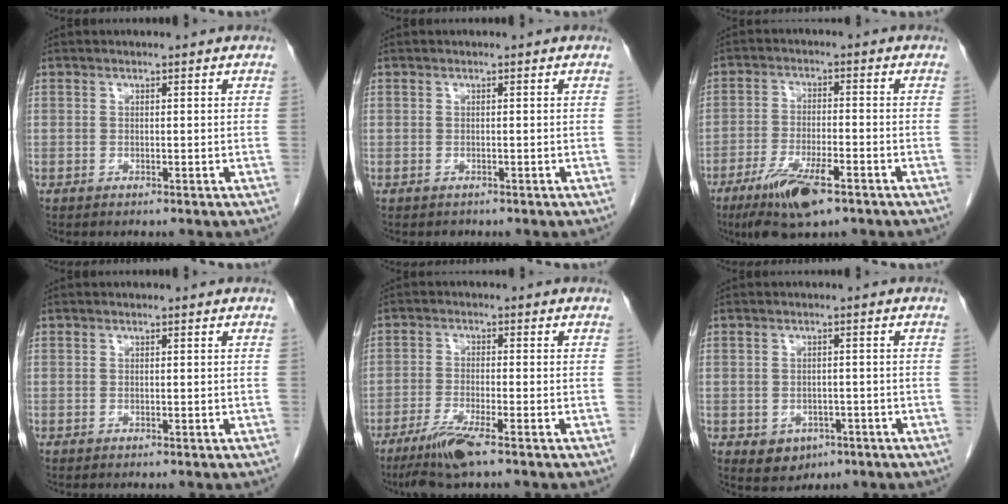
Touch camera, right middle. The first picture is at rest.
{"total": 0.6, "force": [-0.5, 0.4, 0.1], "torque": [-0.006, 0.002, -0.006]}
{"total": 9.4, "force": [-5.8, 1.9, 7.1], "torque": [-0.137, -0.018, -0.098]}
{"total": 0.0}
{"total": 6.1, "force": [-4.2, 0.0, 4.4], "torque": [-0.090, -0.019, -0.081]}
{"total": 4.5, "force": [-1.9, 3.6, 1.8], "torque": [-0.025, 0.001, -0.013]}